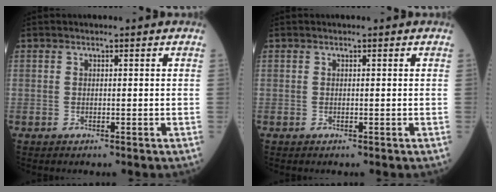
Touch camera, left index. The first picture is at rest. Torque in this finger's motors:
{"motor_torque": [0.00, 0.00, 0.00, 0.00]}